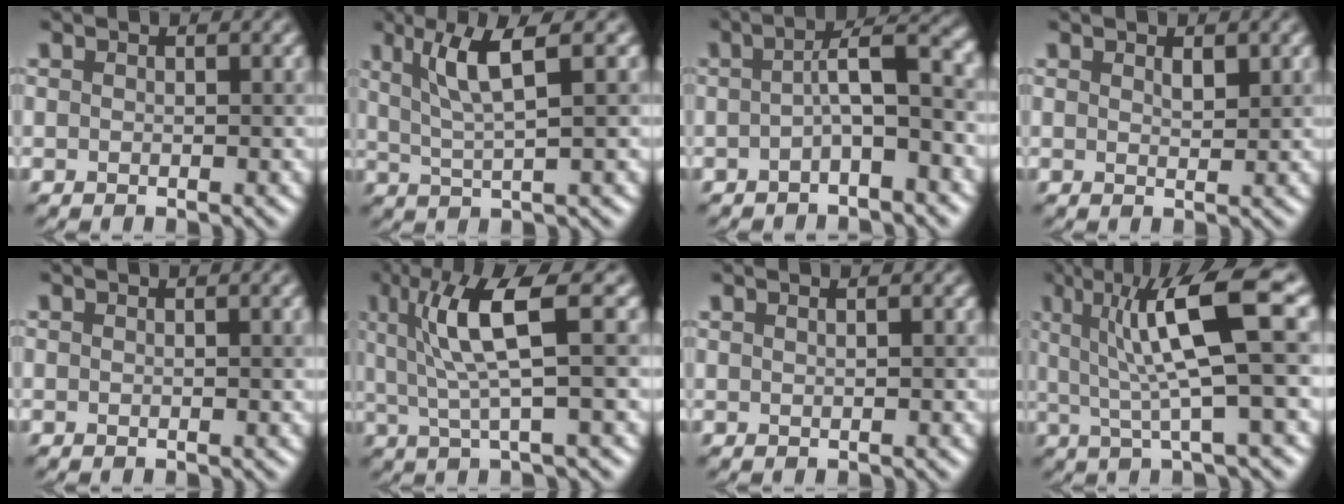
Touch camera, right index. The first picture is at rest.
{"total": 5.1, "force": [2.2, 0.7, 4.6], "torque": [-0.084, 0.004, 0.042]}
{"total": 4.5, "force": [-0.5, 1.1, 4.3], "torque": [-0.066, 0.016, -0.016]}
{"total": 1.2, "force": [0.9, 0.2, 0.7], "torque": [-0.013, 0.001, 0.016]}
{"total": 1.4, "force": [0.4, 0.4, 1.3], "torque": [-0.013, 0.005, 0.001]}
{"total": 7.0, "force": [2.0, 1.1, 6.6], "torque": [-0.125, 0.004, 0.034]}
{"total": 2.7, "force": [1.4, 1.4, 1.8], "torque": [-0.003, 0.016, -0.007]}
{"total": 9.3, "force": [2.5, 1.6, 8.8], "torque": [-0.135, 0.007, 0.039]}